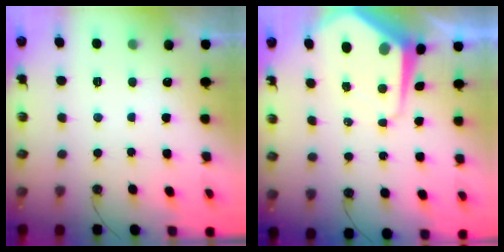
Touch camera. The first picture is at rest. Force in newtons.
{"total": 8.3, "press": 8.3, "slide": 0.7}